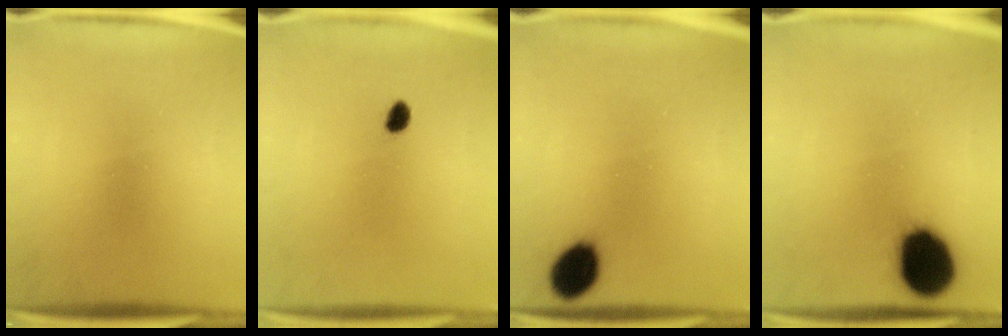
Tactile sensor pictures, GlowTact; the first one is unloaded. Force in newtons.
{"total": 2.0}
{"total": 8.4}
{"total": 16.8}